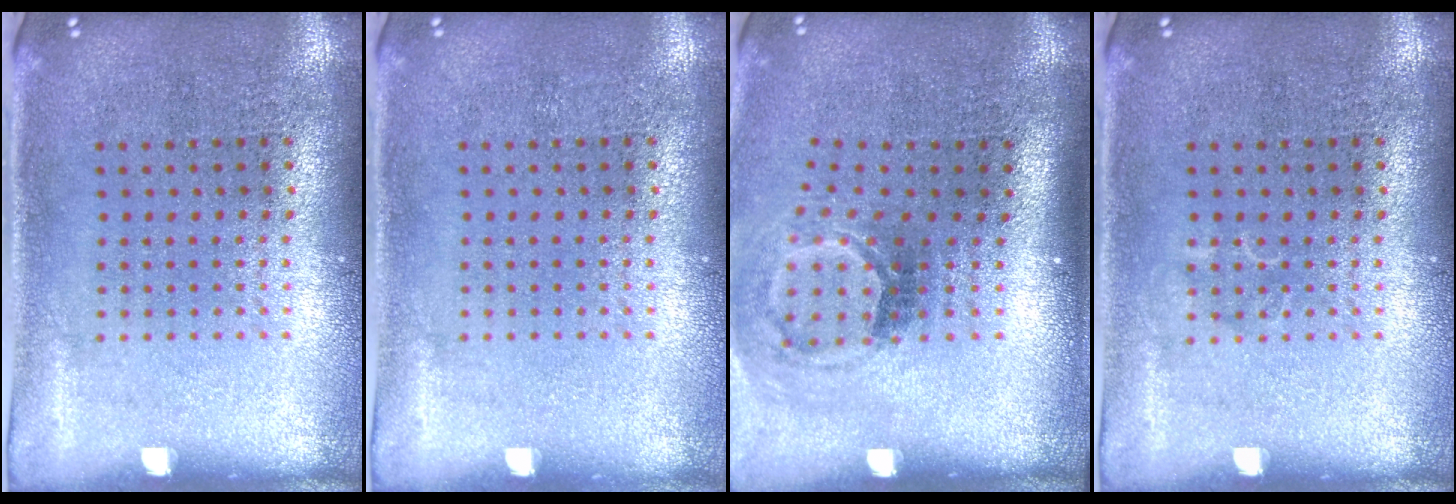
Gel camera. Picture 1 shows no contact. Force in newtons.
{"total": 0.0}
{"total": 1.8, "press": 1.2, "slide": 1.4}
{"total": 0.5, "press": 0.5, "slide": 0.1}